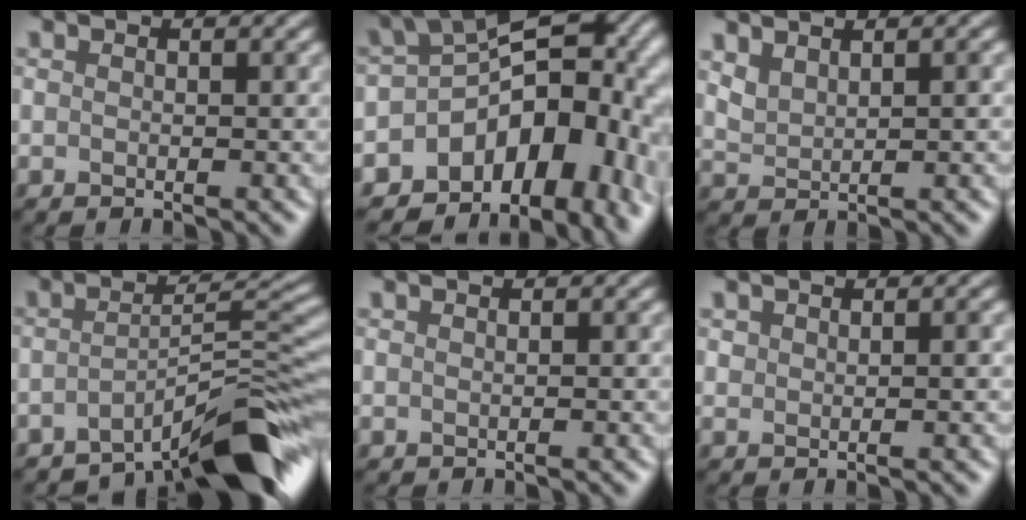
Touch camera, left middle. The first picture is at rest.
{"total": 13.4, "force": [-5.6, 8.0, 9.2], "torque": [-0.113, -0.002, -0.090]}
{"total": 2.7, "force": [2.4, 0.8, 1.0], "torque": [-0.017, 0.013, 0.036]}
{"total": 7.5, "force": [-5.3, 0.9, 5.3], "torque": [-0.073, 0.009, -0.091]}
{"total": 1.1, "force": [0.7, 0.5, 0.7], "torque": [0.000, 0.002, -0.003]}
{"total": 1.2, "force": [0.7, 0.4, 0.9], "torque": [0.000, 0.004, 0.003]}